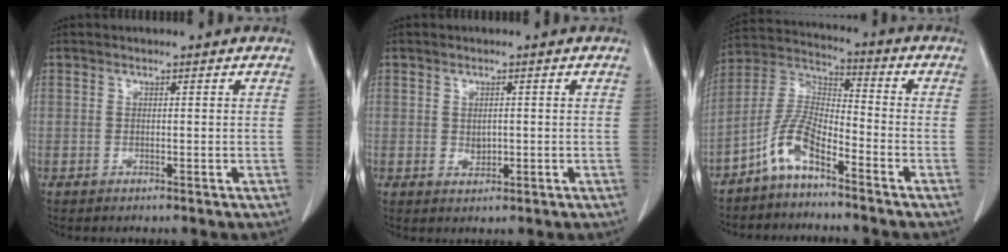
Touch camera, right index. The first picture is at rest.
{"total": 1.7, "force": [0.0, 1.1, 1.3], "torque": [-0.022, -0.004, 0.006]}
{"total": 7.8, "force": [-5.1, 2.0, 5.5], "torque": [-0.127, 0.012, -0.106]}